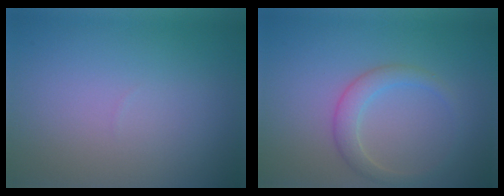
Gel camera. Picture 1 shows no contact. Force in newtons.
{"total": 2.4, "press": 2.4, "slide": 0.2}